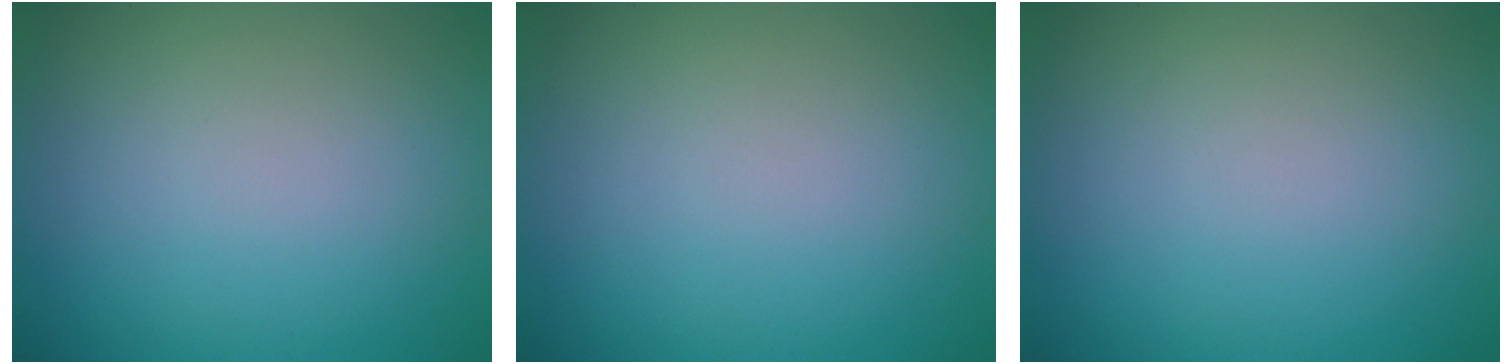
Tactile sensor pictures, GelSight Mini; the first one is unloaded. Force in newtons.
{"total": 0.0}
{"total": 0.0}